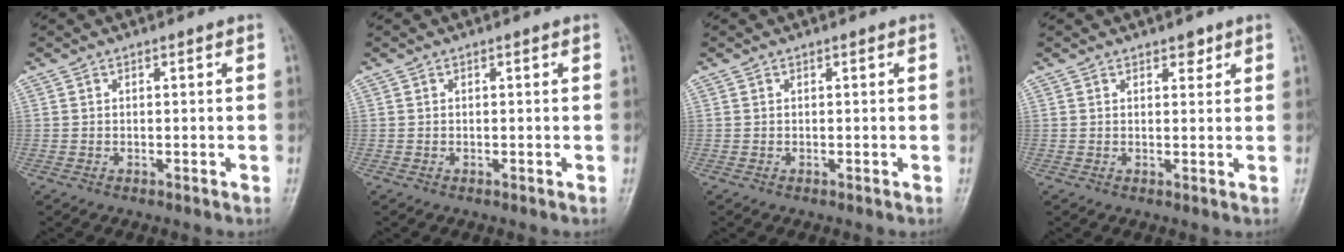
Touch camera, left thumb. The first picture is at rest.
{"total": 0.0}
{"total": 0.0}
{"total": 2.0, "force": [1.4, 1.1, 0.9], "torque": [0.003, -0.006, 0.017]}